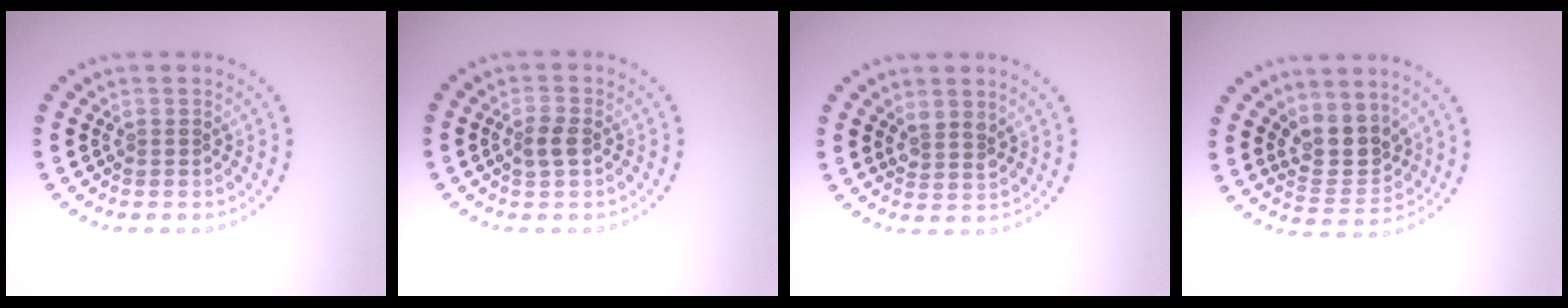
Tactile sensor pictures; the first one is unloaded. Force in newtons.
{"total": 1.7, "press": 1.7, "slide": 0.2}
{"total": 1.8, "press": 1.5, "slide": 0.9}
{"total": 3.7, "press": 3.3, "slide": 1.7}